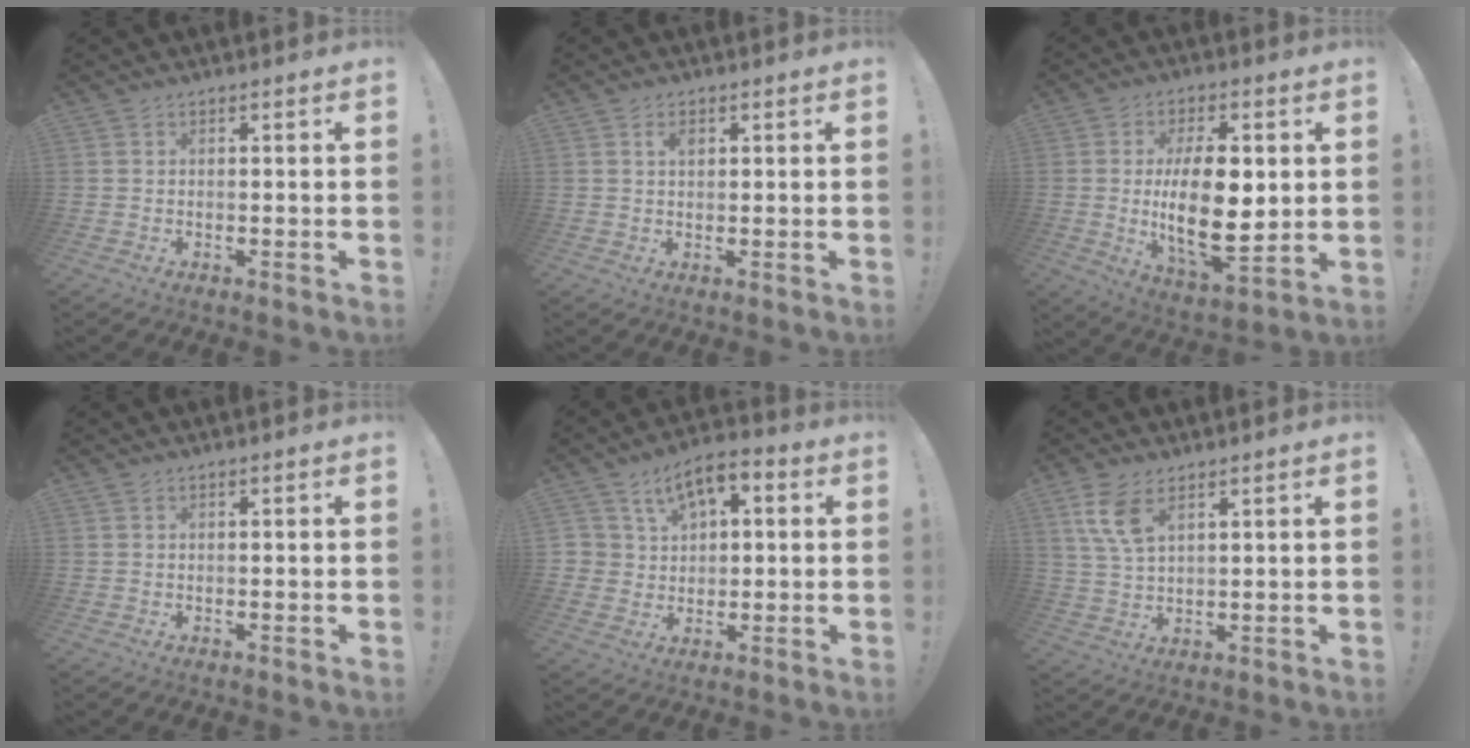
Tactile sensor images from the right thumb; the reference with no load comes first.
{"total": 1.9, "force": [0.8, 1.1, 1.4], "torque": [-0.021, -0.001, 0.011]}
{"total": 19.0, "force": [1.1, 8.7, 16.9], "torque": [-0.296, -0.018, 0.014]}
{"total": 0.0}
{"total": 8.7, "force": [4.0, 6.3, 4.5], "torque": [-0.076, -0.016, 0.079]}
{"total": 8.1, "force": [4.4, 3.9, 5.6], "torque": [-0.108, -0.015, 0.083]}